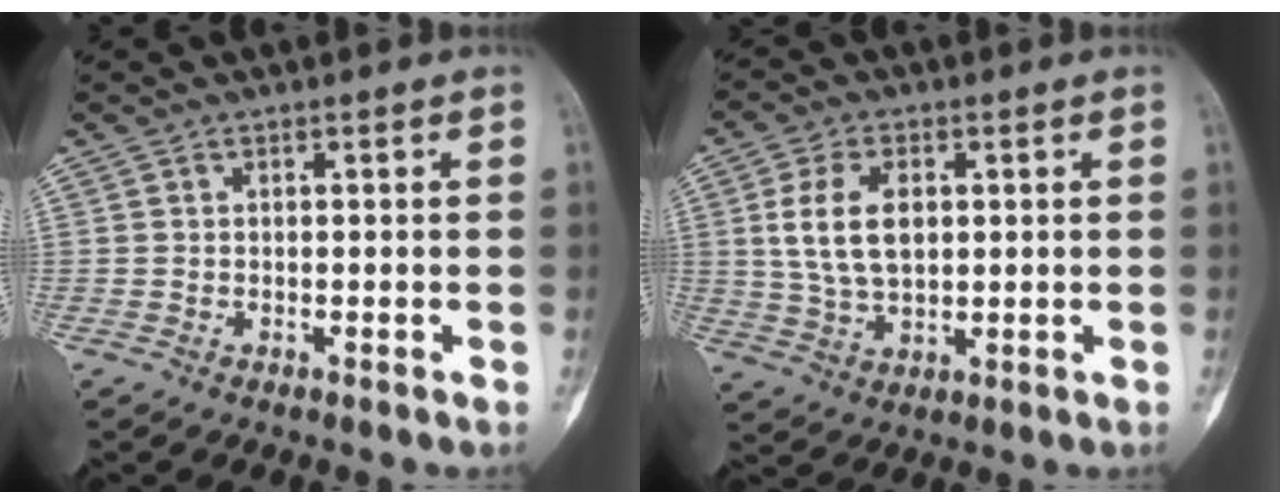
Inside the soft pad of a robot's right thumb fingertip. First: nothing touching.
{"total": 9.8, "force": [1.8, 5.8, 7.7], "torque": [-0.144, -0.002, 0.040]}